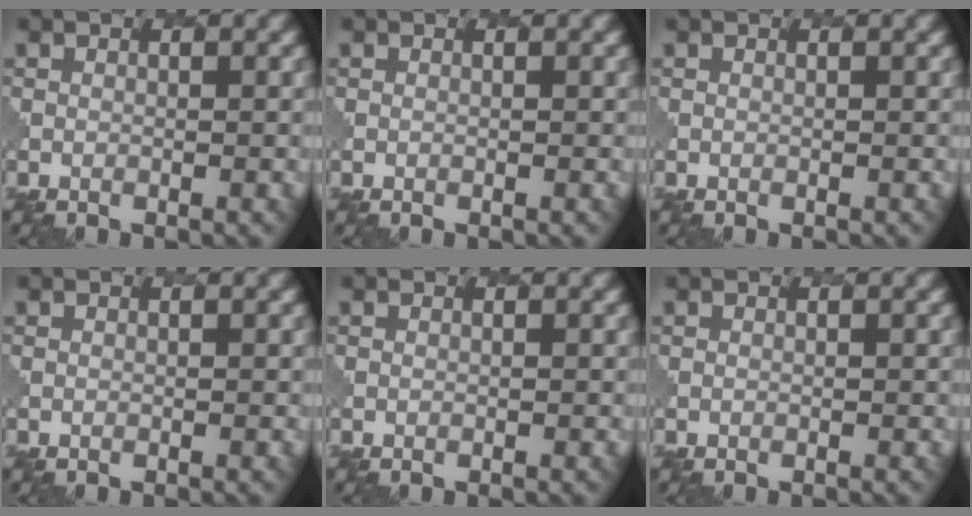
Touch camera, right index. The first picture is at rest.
{"total": 0.0}
{"total": 0.0}
{"total": 0.0}
{"total": 0.0}
{"total": 0.0}